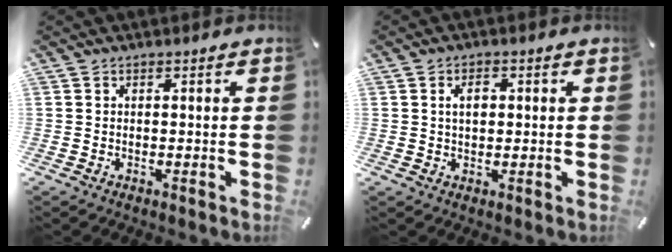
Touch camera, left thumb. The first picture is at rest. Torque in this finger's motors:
{"motor_torque": [0.54, 0.48, 0.45, -0.52, 0.07]}